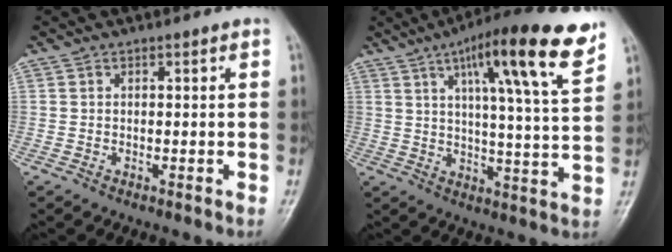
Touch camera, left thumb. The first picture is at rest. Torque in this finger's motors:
{"motor_torque": [0.54, 0.54, 1.67, -1.10, 0.12]}